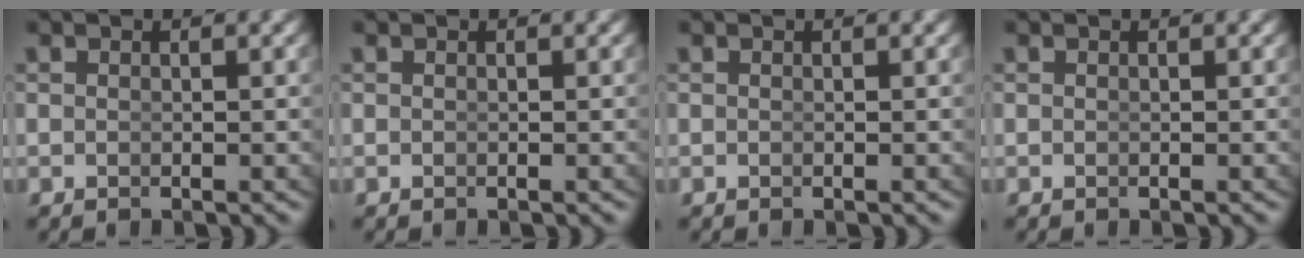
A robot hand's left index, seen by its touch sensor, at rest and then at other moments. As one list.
[{"total": 0.0}, {"total": 0.0}, {"total": 1.0, "force": [-0.2, -0.9, -0.4], "torque": [0.010, -0.014, 0.008]}]